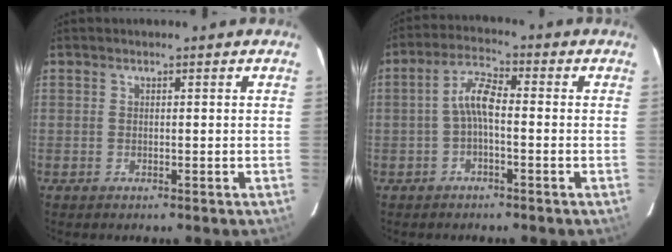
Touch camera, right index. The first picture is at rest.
{"total": 4.8, "force": [-1.2, 1.5, 4.4], "torque": [-0.095, 0.017, -0.026]}